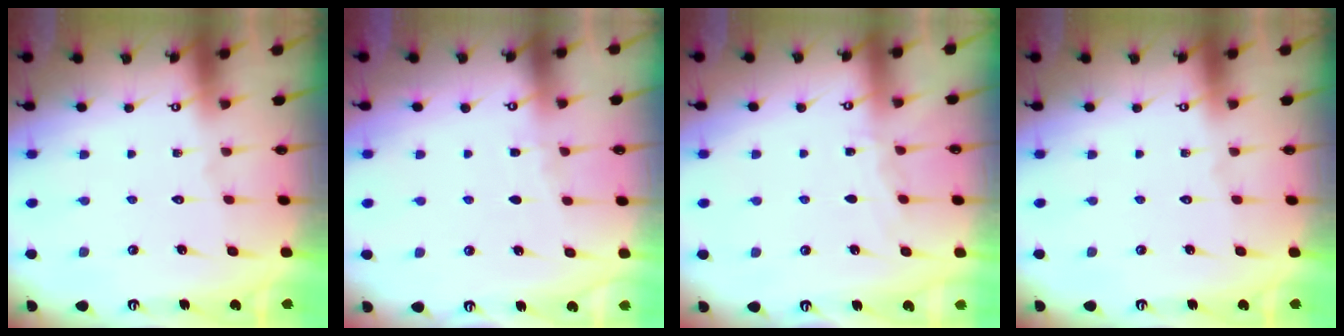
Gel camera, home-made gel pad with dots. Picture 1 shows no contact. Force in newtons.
{"total": 3.7, "press": 3.7, "slide": 0.3}
{"total": 4.3, "press": 4.3, "slide": 0.5}
{"total": 0.0}